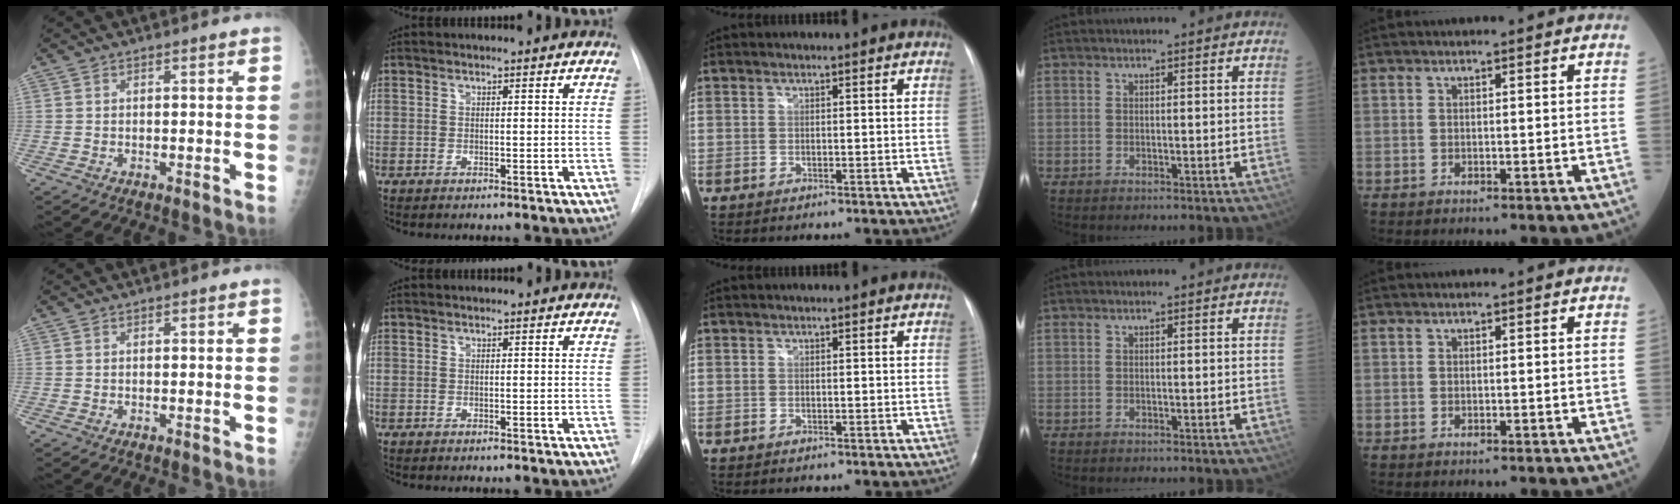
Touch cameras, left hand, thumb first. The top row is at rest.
{}